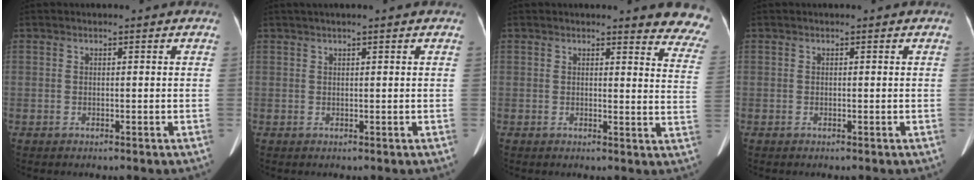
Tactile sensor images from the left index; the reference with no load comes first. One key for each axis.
{"total": 2.7, "fx": 2.1, "fy": -0.2, "fz": 1.7, "tx": -0.021, "ty": 0.028, "tz": 0.034}
{"total": 9.5, "fx": 9.1, "fy": 1.6, "fz": 1.9, "tx": 0.015, "ty": -0.065, "tz": 0.058}
{"total": 0.0}